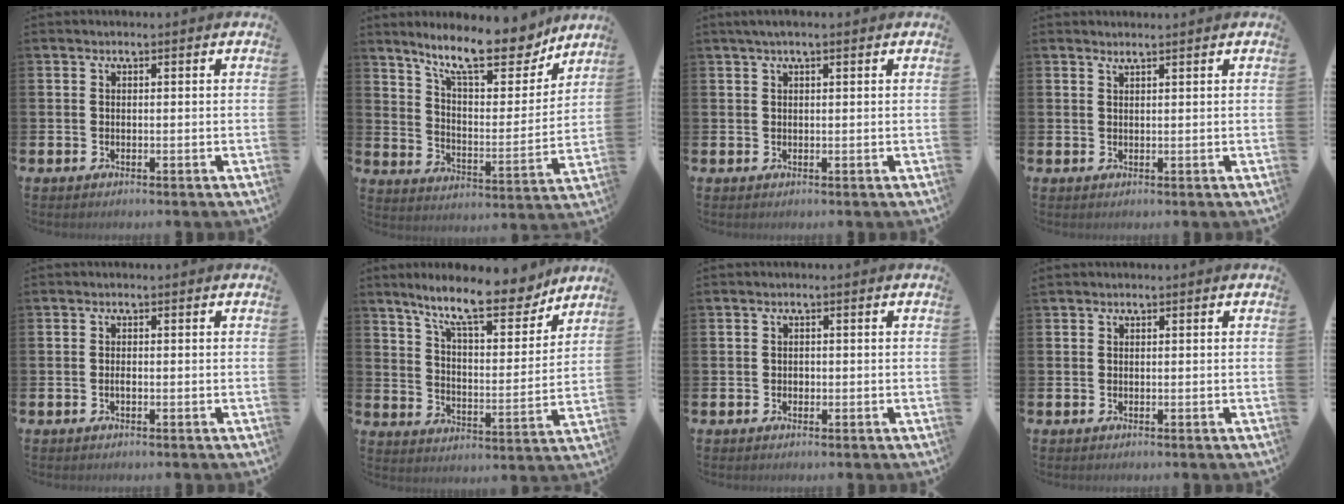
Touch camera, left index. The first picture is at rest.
{"total": 13.5, "force": [11.4, 3.2, 6.4], "torque": [-0.135, -0.065, 0.197]}
{"total": 1.7, "force": [1.1, 0.2, 1.2], "torque": [-0.024, 0.004, 0.018]}
{"total": 1.0, "force": [1.0, -0.1, 0.1], "torque": [0.002, -0.004, 0.018]}
{"total": 0.7, "force": [-0.2, 0.3, 0.6], "torque": [-0.005, -0.003, -0.005]}
{"total": 11.8, "force": [10.0, 2.6, 5.7], "torque": [-0.124, -0.050, 0.171]}
{"total": 0.8, "force": [-0.1, 0.7, 0.2], "torque": [0.001, 0.004, -0.004]}
{"total": 0.0}